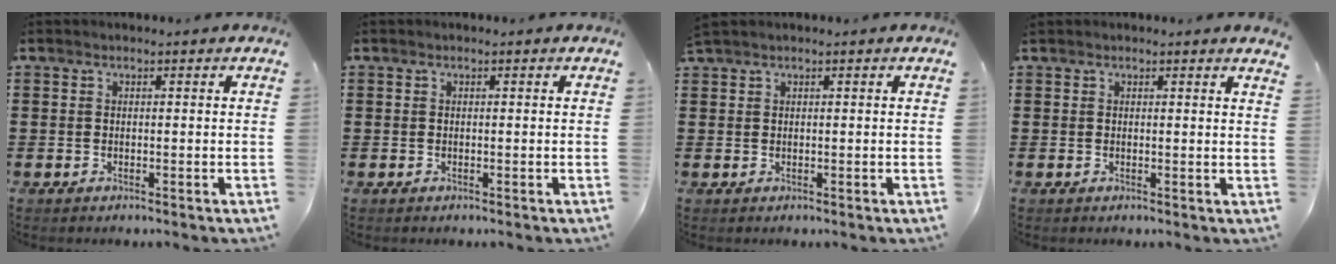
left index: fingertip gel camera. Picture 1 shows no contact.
{"total": 0.0}
{"total": 0.7, "force": [0.6, 0.0, 0.3], "torque": [-0.007, -0.001, 0.013]}
{"total": 1.2, "force": [1.1, -0.2, 0.4], "torque": [-0.010, -0.003, 0.021]}